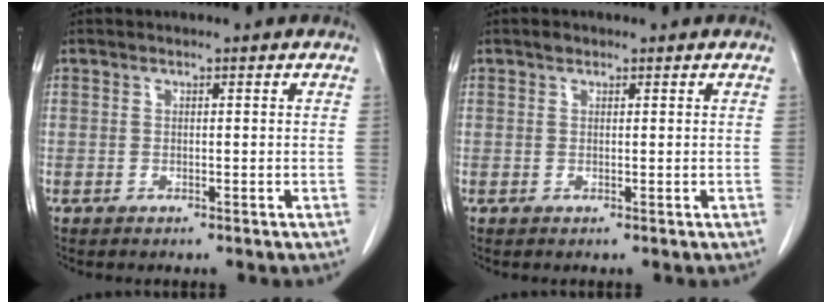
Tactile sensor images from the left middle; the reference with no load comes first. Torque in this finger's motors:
{"motor_torque": [0.05, -0.05, -0.02, 0.00]}